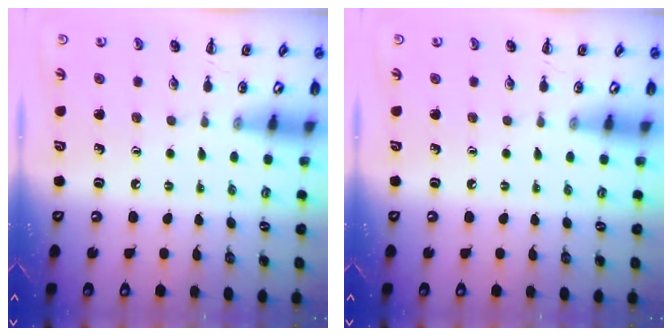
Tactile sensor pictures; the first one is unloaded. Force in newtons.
{"total": 0.0}